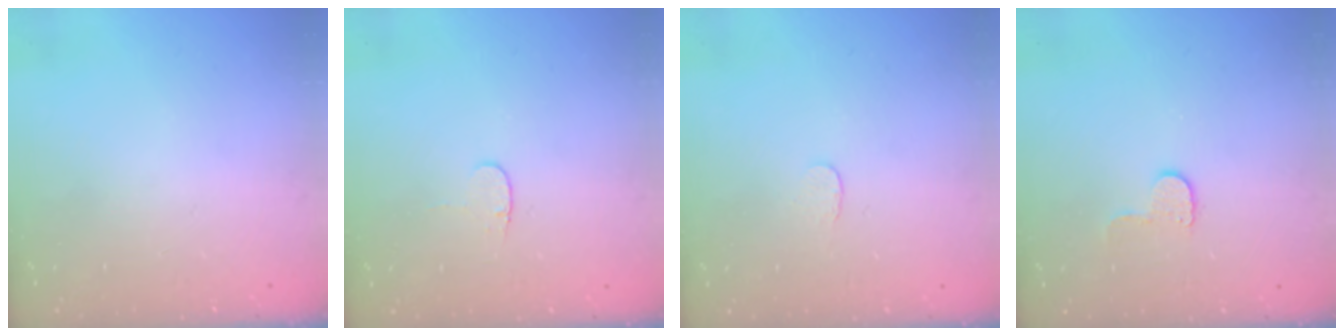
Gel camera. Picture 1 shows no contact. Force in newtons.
{"total": 3.4, "press": 3.4, "slide": 0.4}
{"total": 3.0, "press": 3.0, "slide": 0.2}
{"total": 5.4, "press": 5.4, "slide": 0.5}